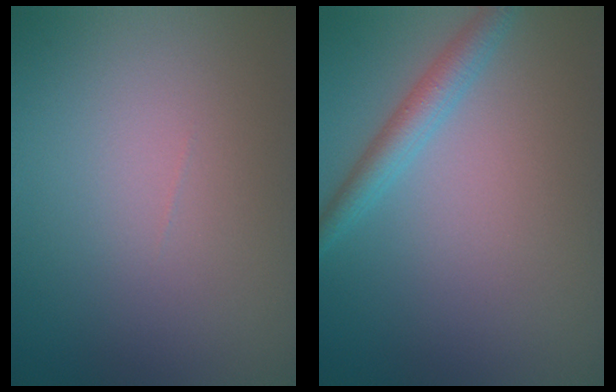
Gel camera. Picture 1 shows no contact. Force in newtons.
{"total": 2.6, "press": 2.5, "slide": 0.1}